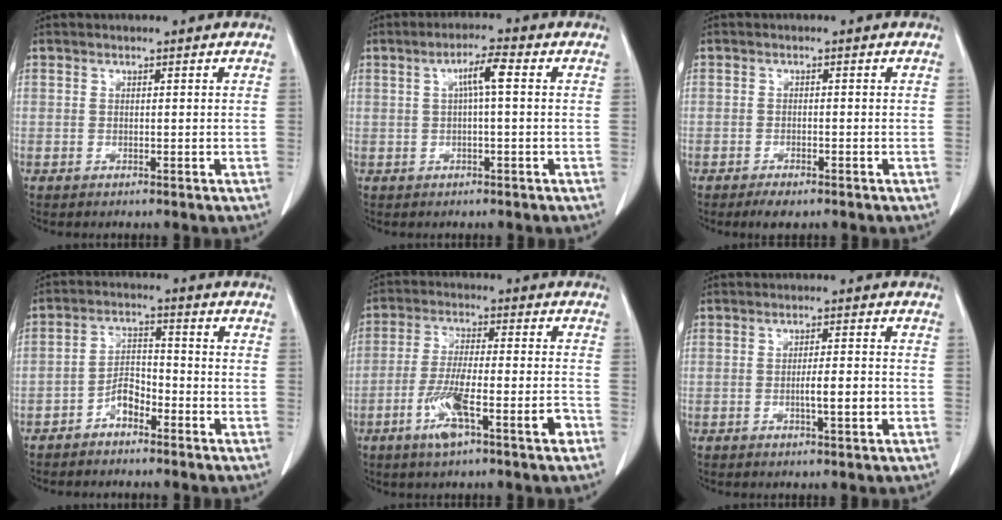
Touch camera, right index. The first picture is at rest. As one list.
[{"total": 3.8, "force": [0.7, 0.3, 3.7], "torque": [-0.067, 0.011, 0.012]}, {"total": 2.5, "force": [-1.8, 0.8, 1.5], "torque": [-0.027, -0.003, -0.026]}, {"total": 4.4, "force": [-2.9, 2.1, 2.5], "torque": [-0.048, 0.013, -0.054]}, {"total": 10.1, "force": [-4.9, 1.1, 8.8], "torque": [-0.161, 0.000, -0.085]}, {"total": 4.0, "force": [-1.1, 0.4, 3.9], "torque": [-0.063, -0.001, -0.015]}]